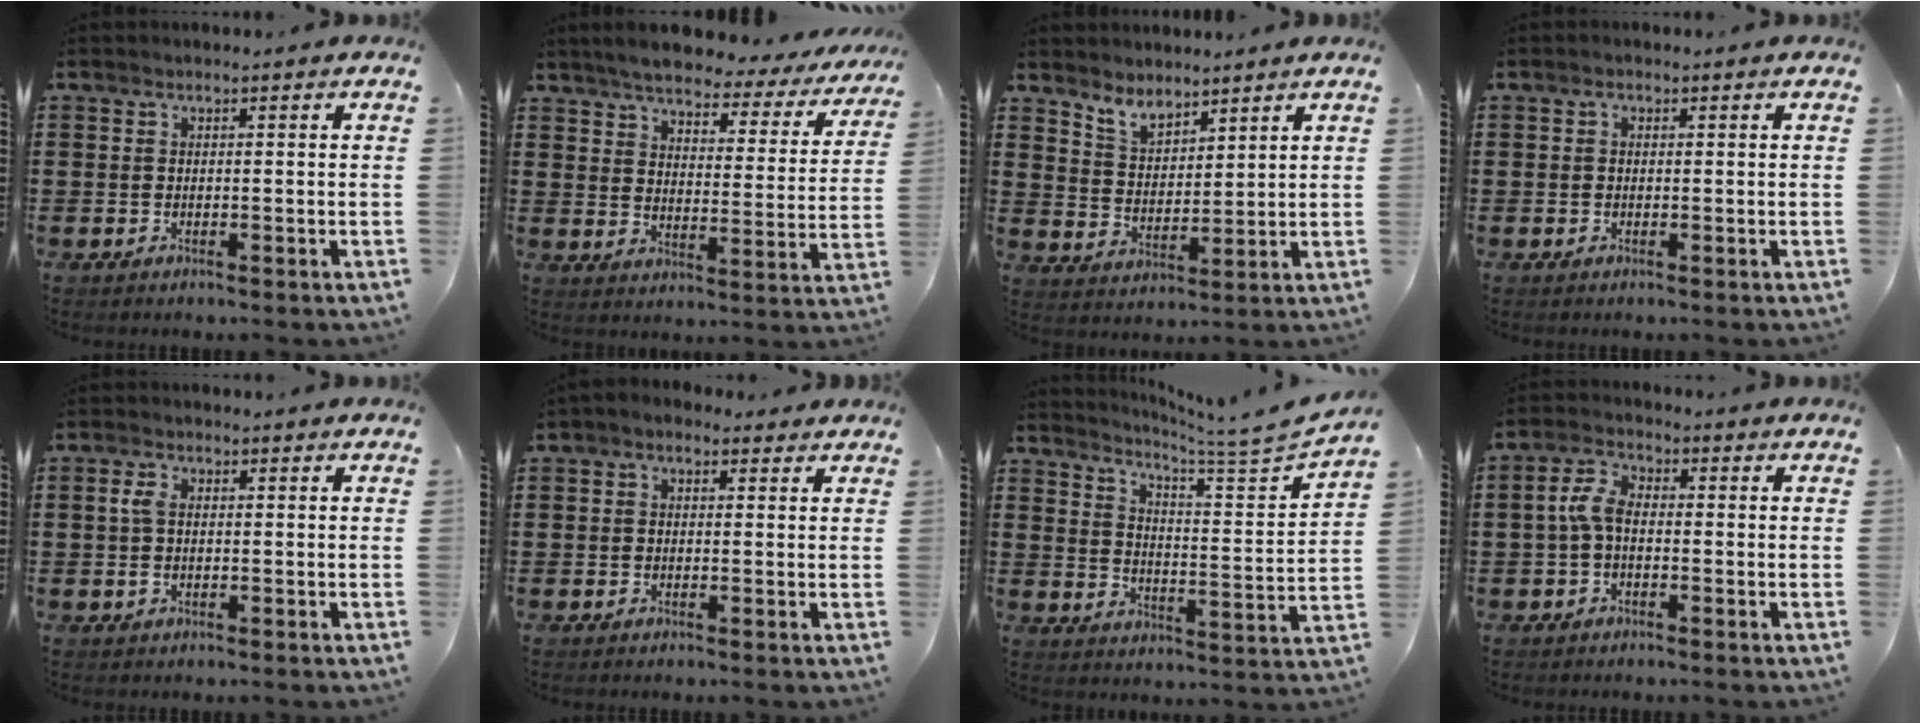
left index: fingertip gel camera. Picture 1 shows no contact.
{"total": 4.6, "force": [4.3, 0.6, 1.5], "torque": [-0.054, -0.028, 0.068]}
{"total": 4.8, "force": [4.5, 1.5, 0.8], "torque": [-0.032, -0.010, 0.085]}
{"total": 0.7, "force": [-0.2, 0.5, 0.4], "torque": [-0.008, 0.003, -0.005]}
{"total": 2.8, "force": [0.1, 1.6, 2.3], "torque": [-0.062, 0.002, -0.004]}
{"total": 1.4, "force": [0.3, 1.1, 0.8], "torque": [-0.019, 0.008, 0.004]}
{"total": 4.9, "force": [4.3, -1.5, 1.8], "torque": [-0.049, -0.051, 0.061]}
{"total": 4.7, "force": [-0.7, 2.4, 4.0], "torque": [-0.104, 0.000, -0.022]}